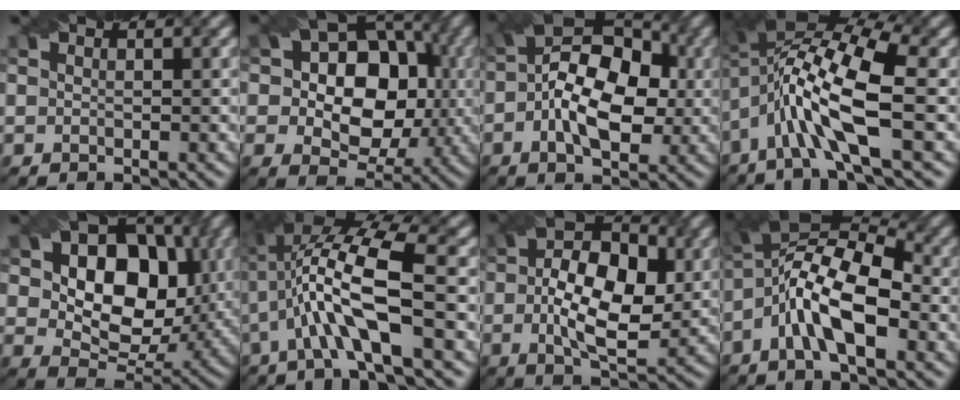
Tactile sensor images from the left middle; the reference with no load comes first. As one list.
[{"total": 11.6, "force": [1.2, 8.8, 7.4], "torque": [-0.084, 0.023, 0.005]}, {"total": 10.3, "force": [-0.2, 5.9, 8.4], "torque": [-0.131, 0.016, -0.009]}, {"total": 11.0, "force": [-1.4, 3.3, 10.4], "torque": [-0.195, 0.015, -0.034]}, {"total": 11.3, "force": [2.4, 7.6, 7.9], "torque": [-0.126, -0.003, 0.031]}, {"total": 8.8, "force": [-0.6, 2.3, 8.5], "torque": [-0.161, 0.023, -0.020]}, {"total": 9.3, "force": [-0.1, 4.9, 7.9], "torque": [-0.141, 0.005, -0.005]}, {"total": 8.8, "force": [-2.0, 3.2, 8.0], "torque": [-0.151, 0.025, -0.051]}]